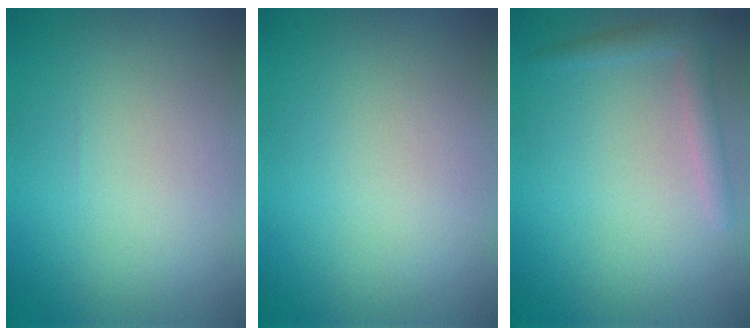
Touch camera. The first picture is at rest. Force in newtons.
{"total": 0.0}
{"total": 2.0, "press": 2.0, "slide": 0.3}